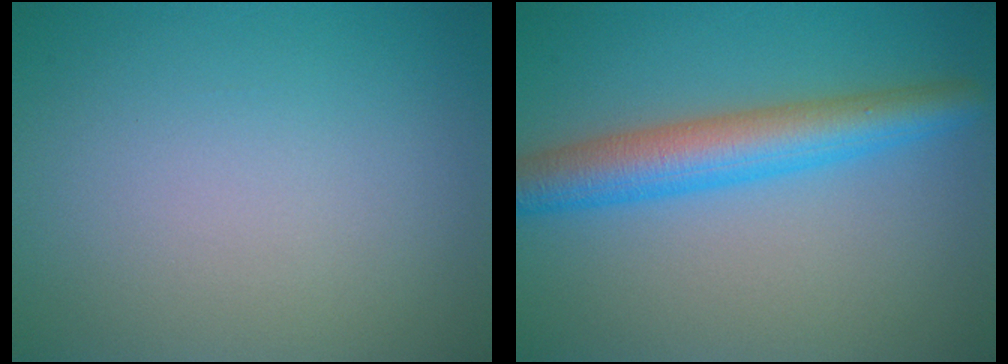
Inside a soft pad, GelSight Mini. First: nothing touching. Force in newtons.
{"total": 5.7, "press": 5.7, "slide": 0.2}